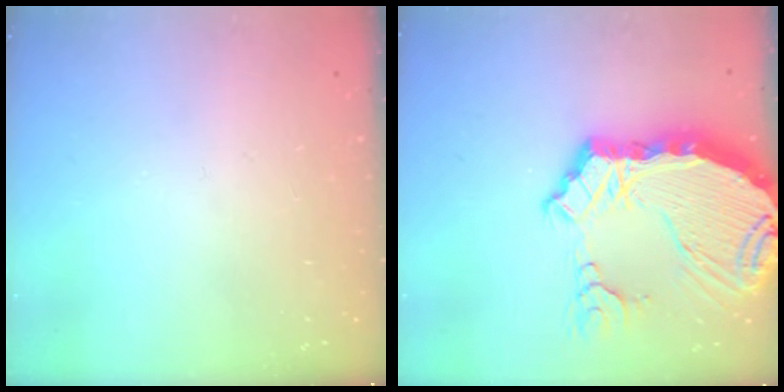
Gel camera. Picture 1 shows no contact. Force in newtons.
{"total": 14.7, "press": 14.2, "slide": 3.8}